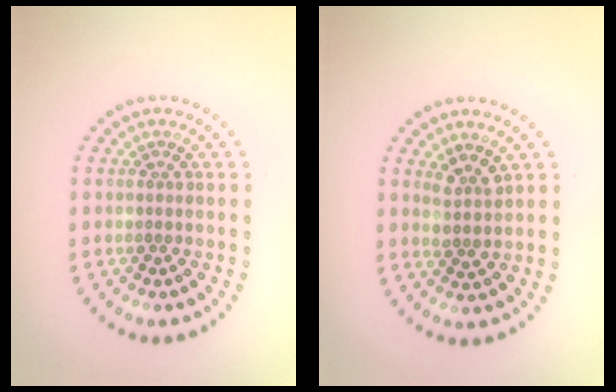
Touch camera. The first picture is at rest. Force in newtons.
{"total": 1.7, "press": 1.4, "slide": 1.0}